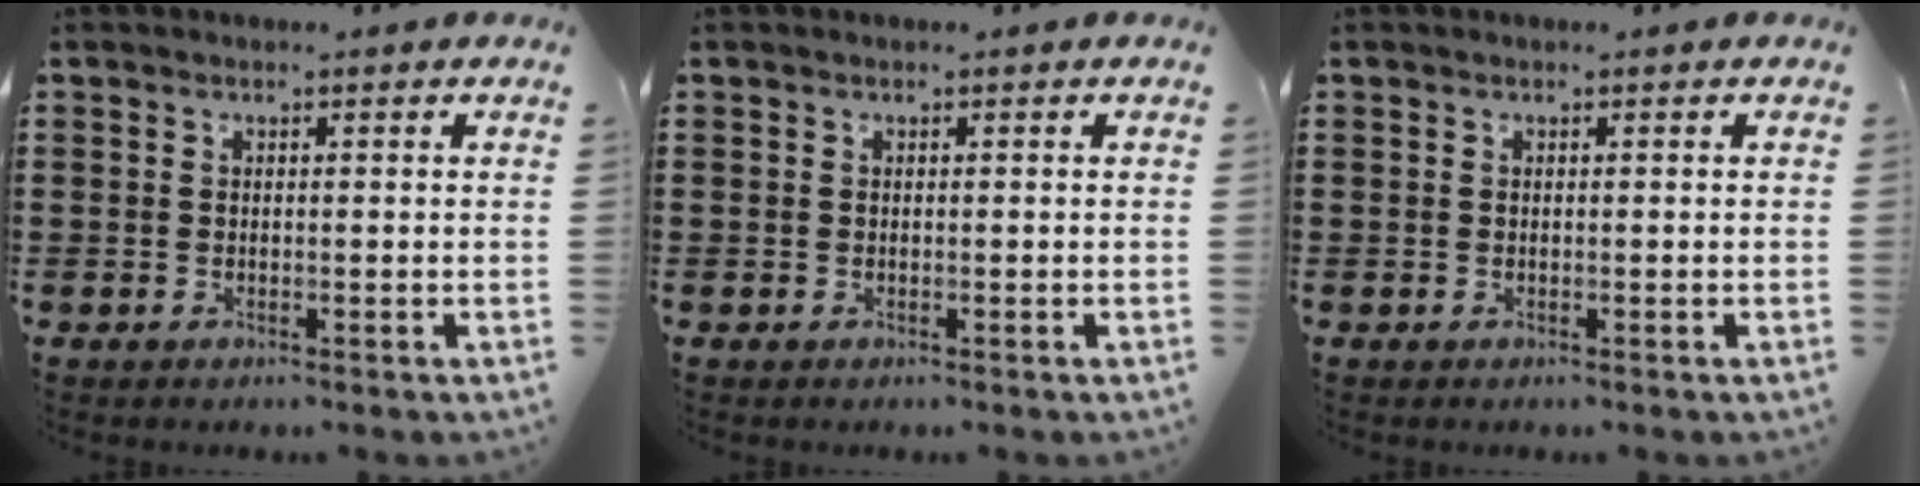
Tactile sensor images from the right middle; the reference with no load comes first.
{"total": 0.0}
{"total": 0.0}